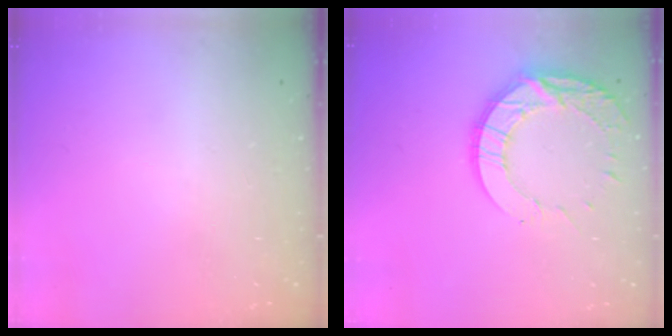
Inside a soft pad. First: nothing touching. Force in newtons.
{"total": 13.6, "press": 13.5, "slide": 1.1}